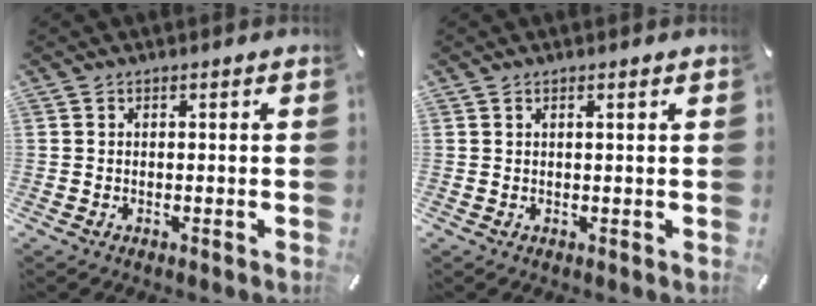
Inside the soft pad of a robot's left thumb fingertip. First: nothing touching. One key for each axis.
{"total": 0.9, "fx": 0.5, "fy": -0.1, "fz": 0.8, "tx": -0.015, "ty": -0.002, "tz": 0.008}